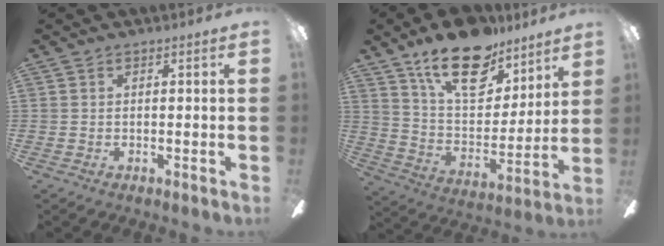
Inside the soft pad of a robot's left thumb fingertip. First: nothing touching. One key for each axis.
{"total": 21.2, "fx": 14.8, "fy": 10.4, "fz": 11.1, "tx": -0.178, "ty": -0.089, "tz": 0.260}